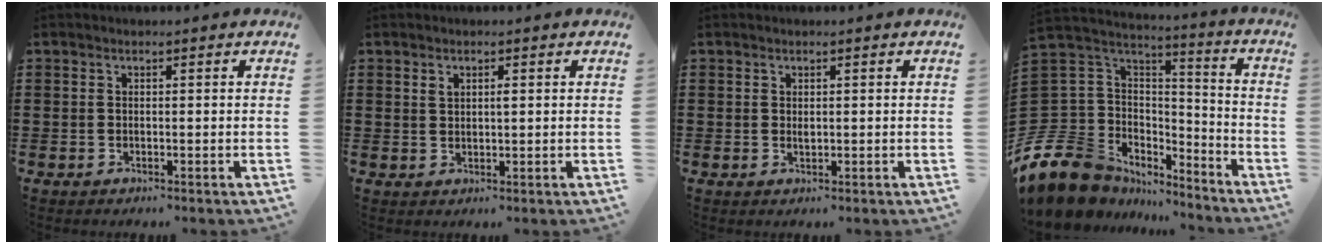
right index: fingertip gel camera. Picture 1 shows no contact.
{"total": 1.2, "force": [0.6, 0.5, 0.9], "torque": [-0.019, 0.004, 0.010]}
{"total": 0.8, "force": [0.2, 0.4, 0.6], "torque": [-0.013, 0.002, 0.004]}
{"total": 12.6, "force": [-8.1, 8.9, 3.8], "torque": [-0.132, 0.007, -0.155]}